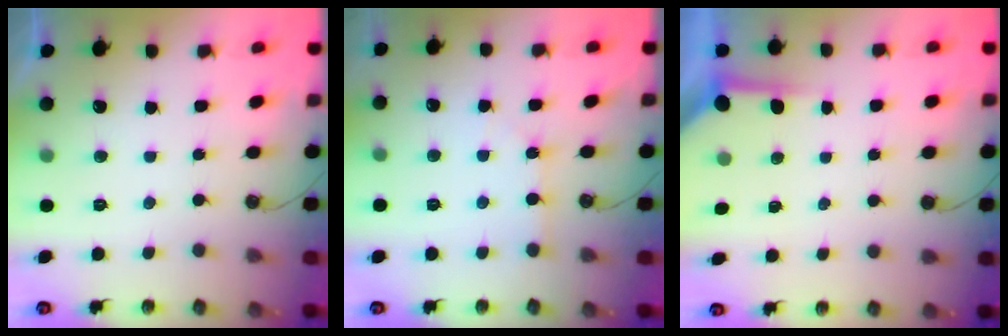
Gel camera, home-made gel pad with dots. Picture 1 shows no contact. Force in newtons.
{"total": 1.5, "press": 1.5, "slide": 0.3}
{"total": 3.5, "press": 3.4, "slide": 0.5}